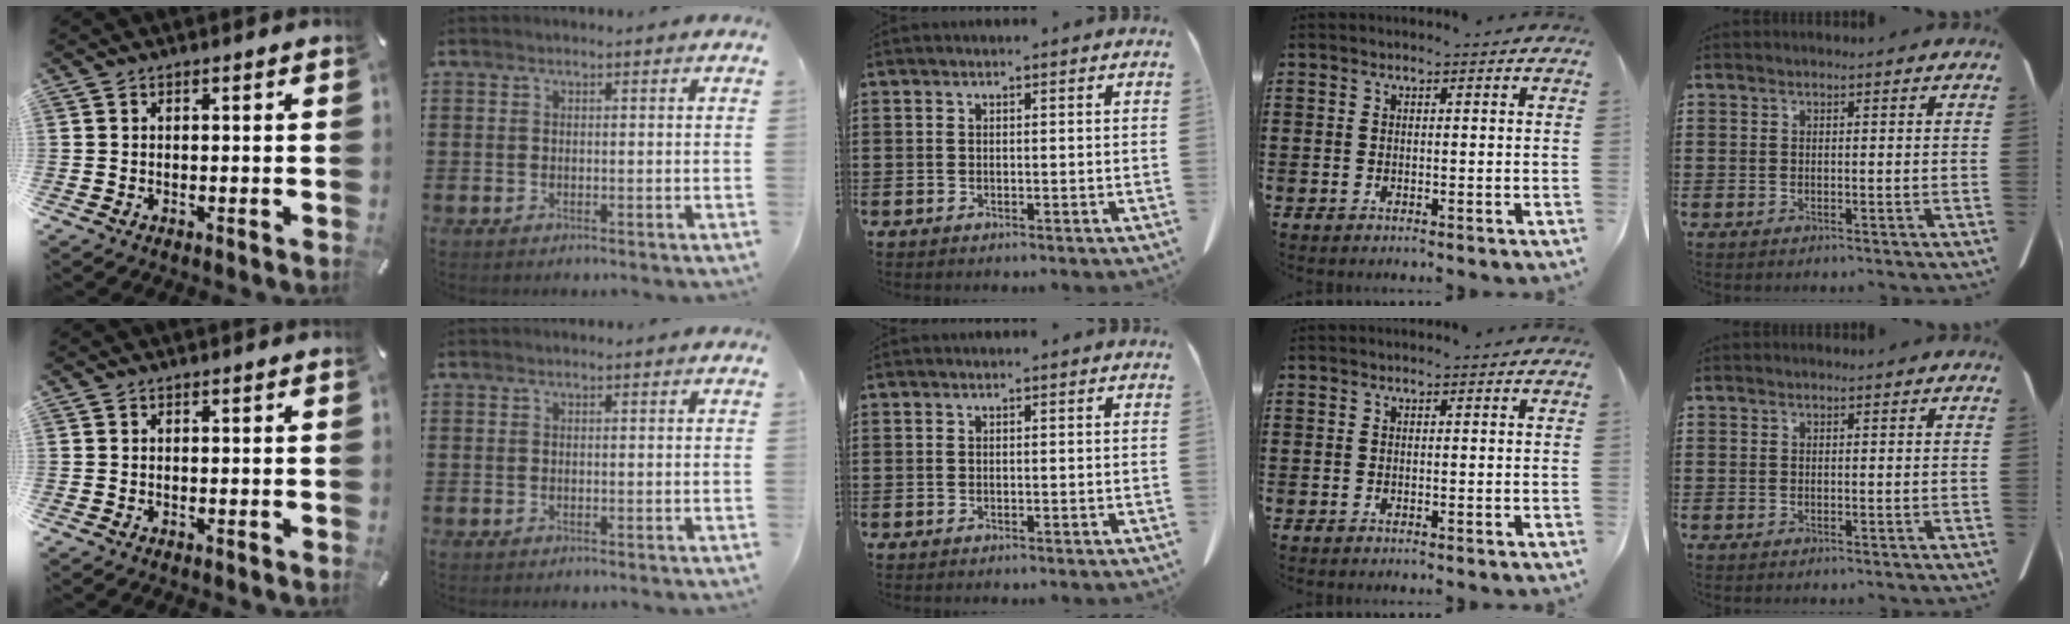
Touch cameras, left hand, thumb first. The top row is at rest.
{}